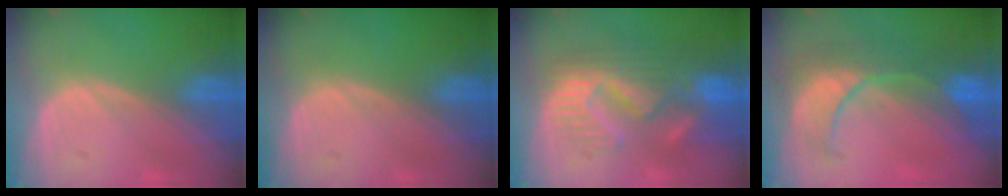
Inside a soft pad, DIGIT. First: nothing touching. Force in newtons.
{"total": 0.0}
{"total": 11.1, "press": 9.8, "slide": 5.2}
{"total": 8.4, "press": 8.3, "slide": 1.3}